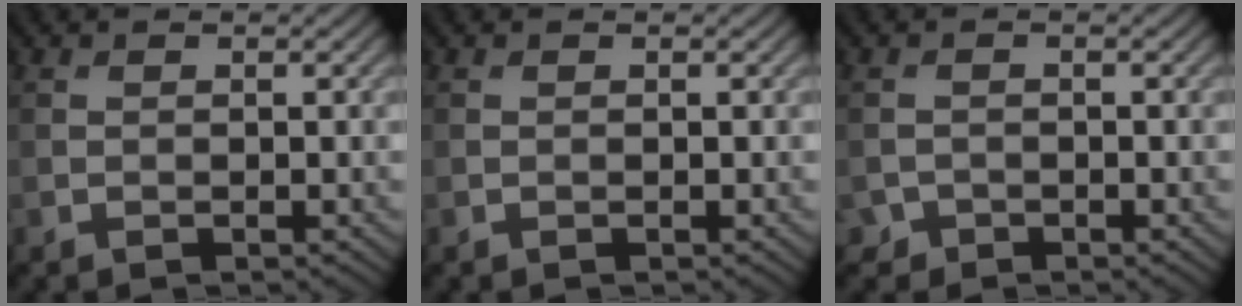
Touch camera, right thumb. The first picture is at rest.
{"total": 0.0}
{"total": 1.4, "force": [-1.0, 0.9, 0.1], "torque": [0.004, -0.001, -0.024]}